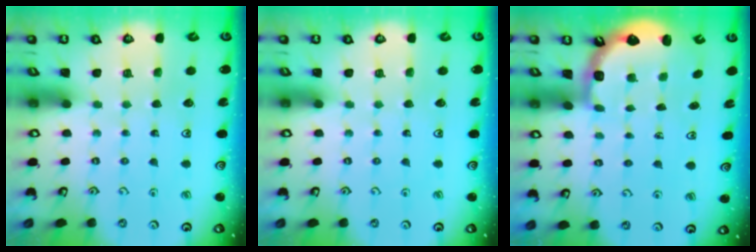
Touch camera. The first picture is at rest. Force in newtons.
{"total": 0.0}
{"total": 2.6, "press": 2.3, "slide": 1.3}